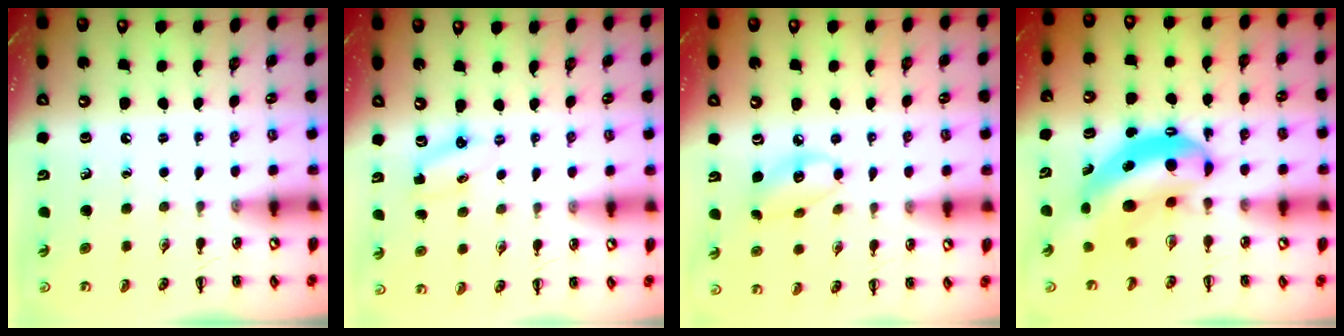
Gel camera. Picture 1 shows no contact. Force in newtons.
{"total": 2.9, "press": 2.8, "slide": 0.7}
{"total": 6.9, "press": 6.9, "slide": 0.6}
{"total": 9.2, "press": 8.9, "slide": 2.0}